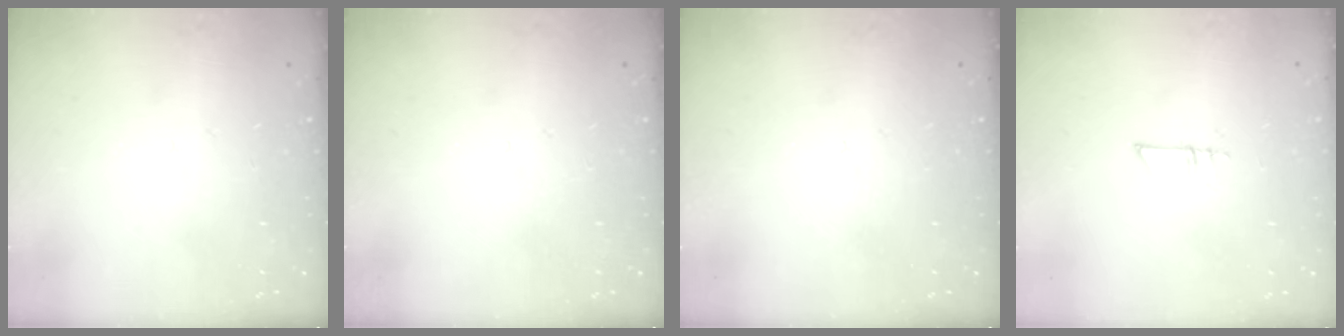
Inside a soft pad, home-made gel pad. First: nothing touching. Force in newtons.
{"total": 0.0}
{"total": 0.0}
{"total": 4.6, "press": 4.6, "slide": 0.4}